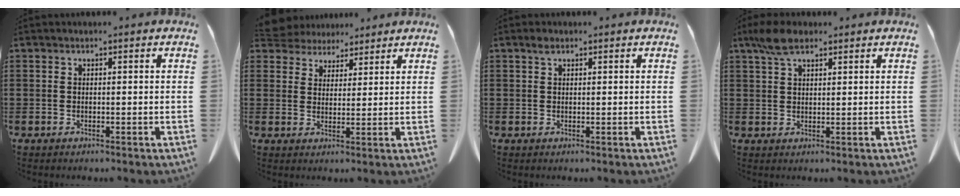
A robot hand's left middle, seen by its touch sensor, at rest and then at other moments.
{"total": 4.6, "force": [4.3, 1.6, 0.0], "torque": [-0.020, -0.012, 0.082]}
{"total": 1.1, "force": [0.7, 0.5, 0.7], "torque": [-0.017, 0.002, 0.013]}
{"total": 4.8, "force": [3.1, 1.7, 3.2], "torque": [-0.071, 0.005, 0.057]}